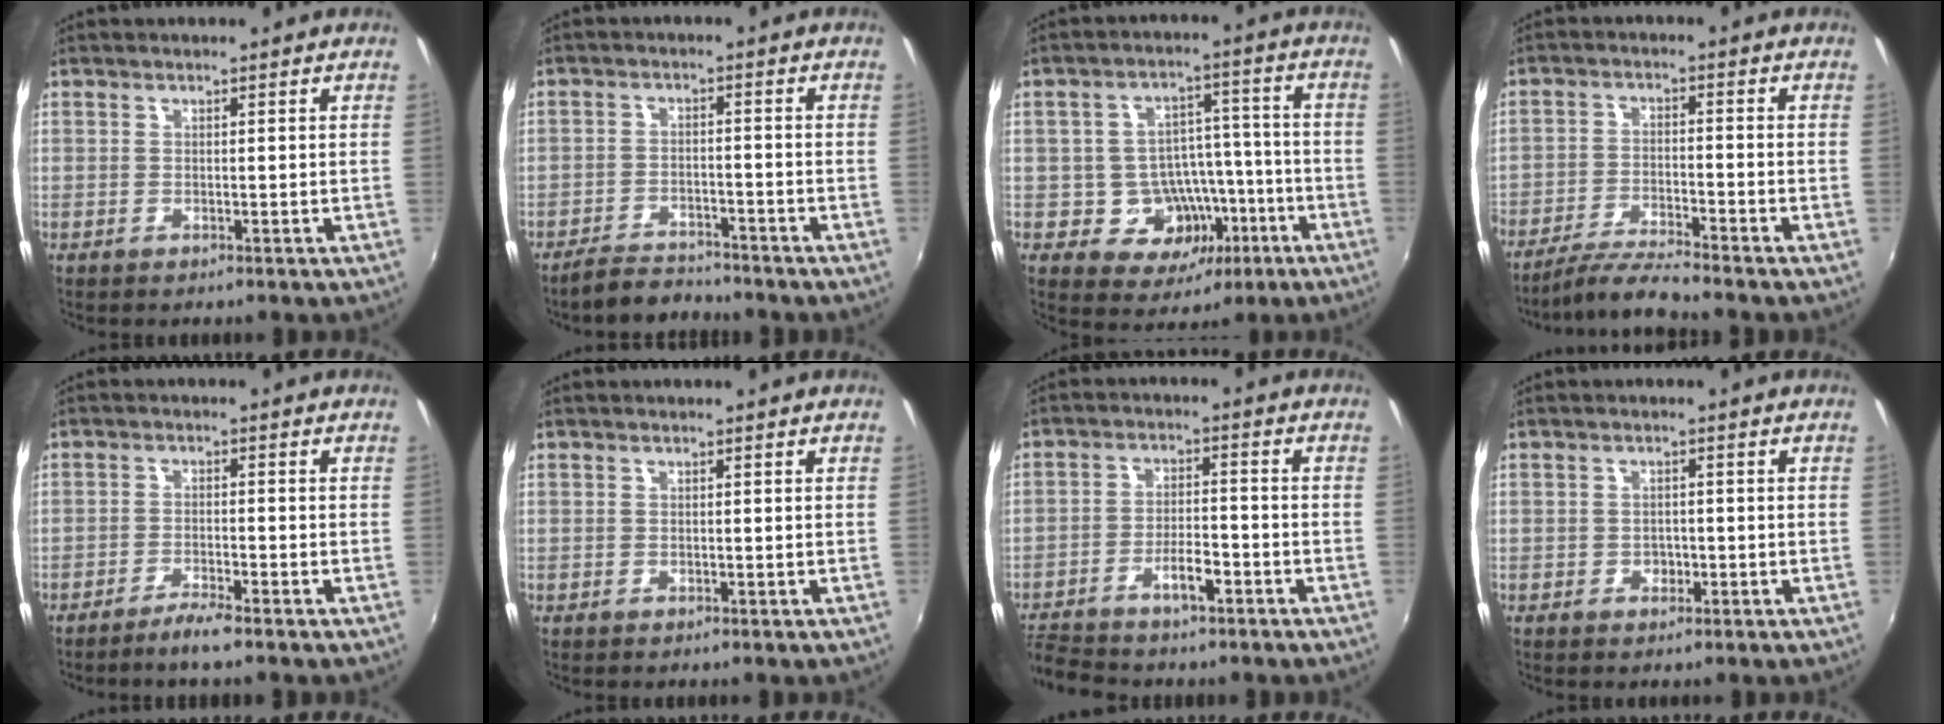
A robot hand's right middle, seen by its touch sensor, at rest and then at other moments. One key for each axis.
{"total": 5.9, "fx": -5.6, "fy": 1.3, "fz": 1.2, "tx": -0.046, "ty": -0.001, "tz": -0.092}
{"total": 11.3, "fx": -4.3, "fy": 9.1, "fz": 5.1, "tx": -0.096, "ty": 0.033, "tz": -0.037}
{"total": 7.4, "fx": -6.8, "fy": -0.7, "fz": 2.9, "tx": -0.072, "ty": -0.008, "tz": -0.128}
{"total": 3.6, "fx": -3.1, "fy": -0.1, "fz": 1.9, "tx": -0.058, "ty": -0.002, "tz": -0.060}
{"total": 0.0}
{"total": 7.8, "fx": -6.0, "fy": 2.4, "fz": 4.4, "tx": -0.095, "ty": 0.007, "tz": -0.107}
{"total": 1.9, "fx": -0.8, "fy": 1.6, "fz": 0.6, "tx": -0.011, "ty": 0.001, "tz": -0.010}